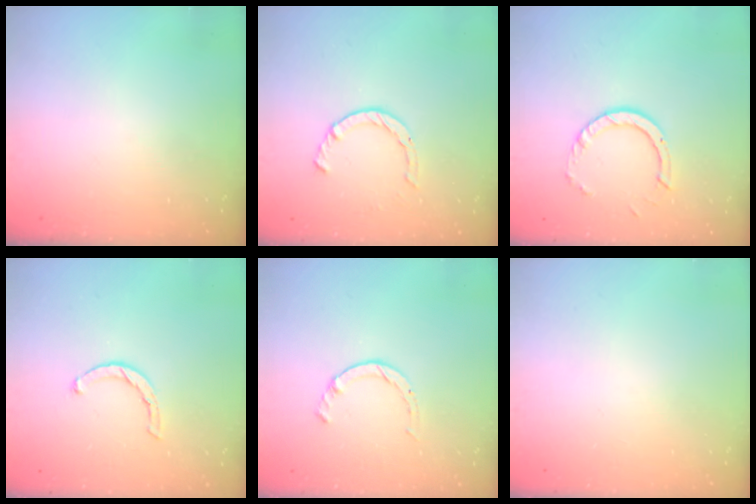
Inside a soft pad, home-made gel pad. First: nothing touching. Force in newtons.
{"total": 2.4, "press": 2.4, "slide": 0.2}
{"total": 4.2, "press": 4.2, "slide": 0.3}
{"total": 1.9, "press": 1.9, "slide": 0.3}
{"total": 1.7, "press": 1.7, "slide": 0.2}
{"total": 0.0}